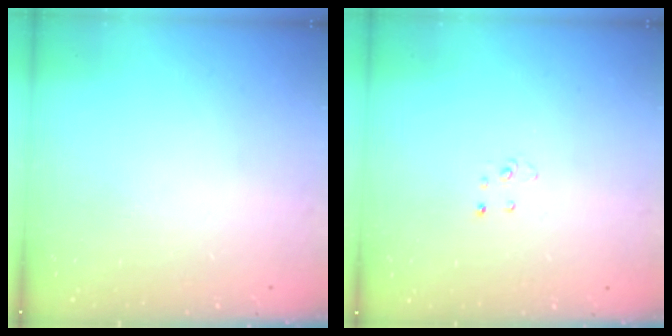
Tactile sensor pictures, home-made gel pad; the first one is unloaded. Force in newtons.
{"total": 2.9, "press": 2.9, "slide": 0.2}